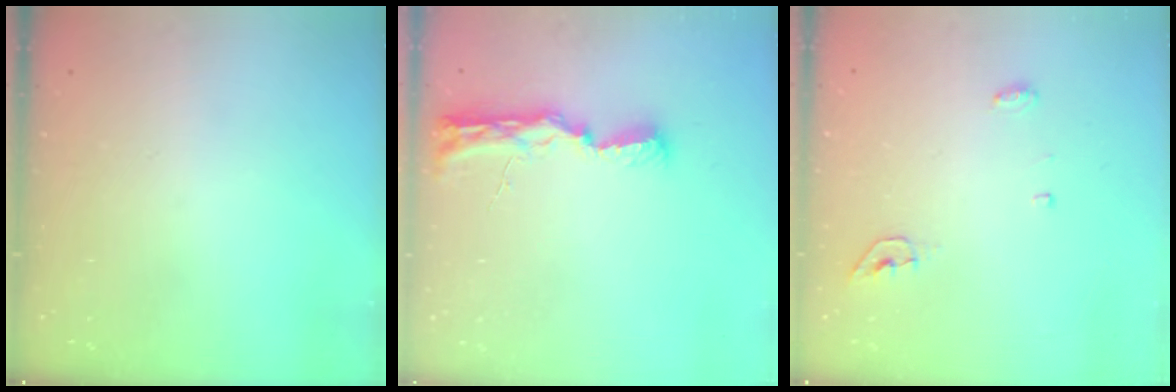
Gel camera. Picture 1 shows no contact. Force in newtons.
{"total": 8.8, "press": 8.8, "slide": 1.0}
{"total": 4.5, "press": 4.2, "slide": 1.5}